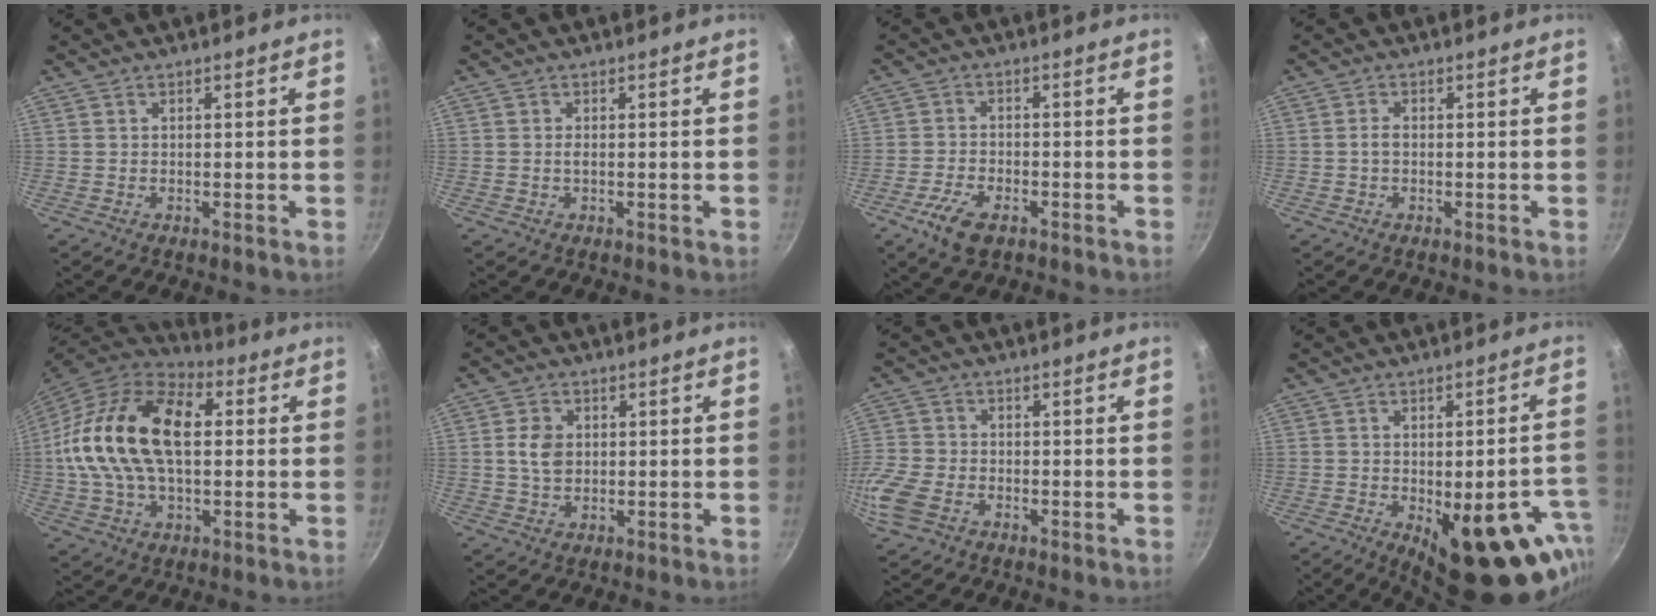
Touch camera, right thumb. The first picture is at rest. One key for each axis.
{"total": 0.7, "fx": 0.0, "fy": 0.4, "fz": 0.6, "tx": -0.013, "ty": 0.001, "tz": -0.001}
{"total": 6.8, "fx": -3.7, "fy": 3.3, "fz": 4.7, "tx": -0.097, "ty": 0.012, "tz": -0.071}
{"total": 1.5, "fx": -0.2, "fy": 0.9, "fz": 1.2, "tx": -0.021, "ty": 0.007, "tz": -0.006}
{"total": 23.4, "fx": 2.7, "fy": 13.9, "fz": 18.6, "tx": -0.341, "ty": 0.028, "tz": 0.031}
{"total": 5.2, "fx": 0.7, "fy": 4.0, "fz": 3.3, "tx": -0.049, "ty": 0.000, "tz": 0.011}
{"total": 9.9, "fx": -4.0, "fy": 6.9, "fz": 5.9, "tx": -0.148, "ty": 0.009, "tz": -0.094}
{"total": 22.5, "fx": -8.1, "fy": 9.9, "fz": 18.5, "tx": -0.168, "ty": 0.006, "tz": -0.090}